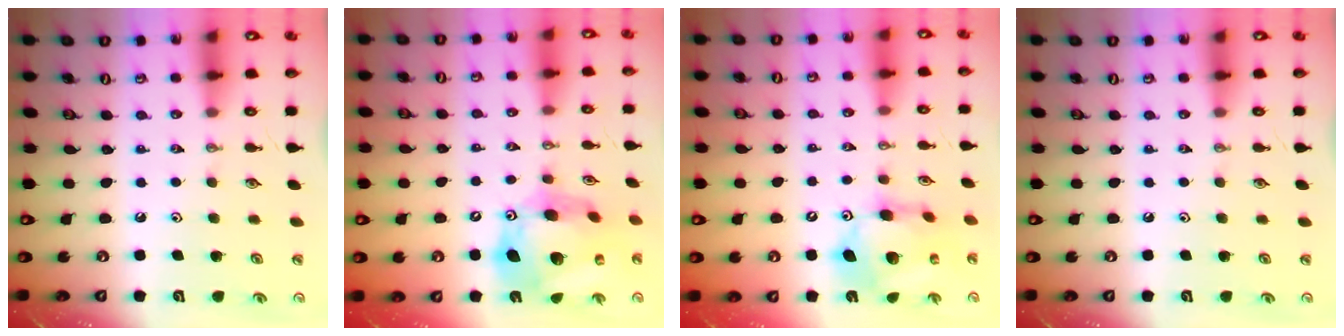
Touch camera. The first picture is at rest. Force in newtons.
{"total": 19.0, "press": 18.9, "slide": 1.8}
{"total": 13.8, "press": 13.7, "slide": 1.2}
{"total": 0.0}